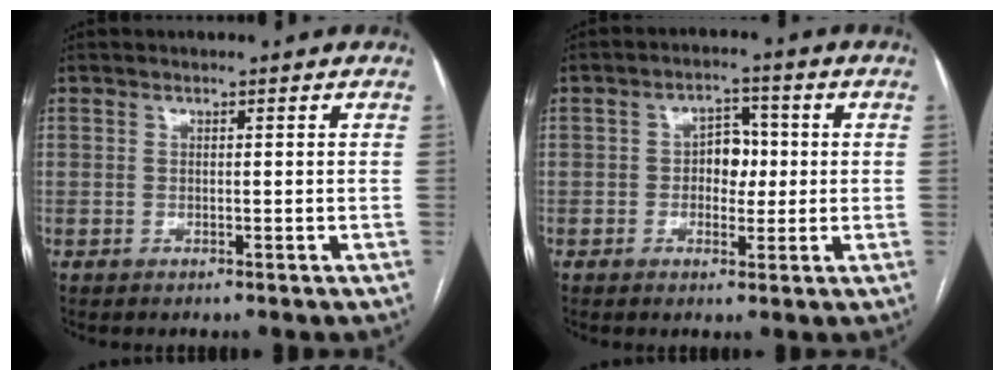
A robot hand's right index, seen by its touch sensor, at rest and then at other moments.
{"total": 4.6, "force": [0.0, 3.0, 3.5], "torque": [-0.051, 0.015, 0.000]}